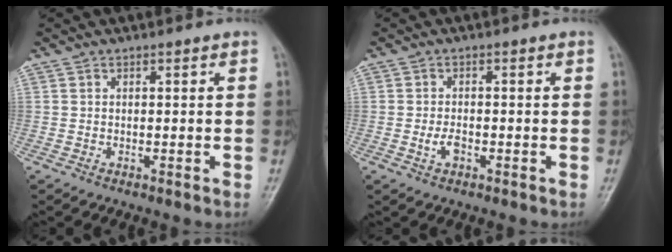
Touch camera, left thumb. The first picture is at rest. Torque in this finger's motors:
{"motor_torque": [-0.14, 0.21, 0.23, 0.18, 0.01]}